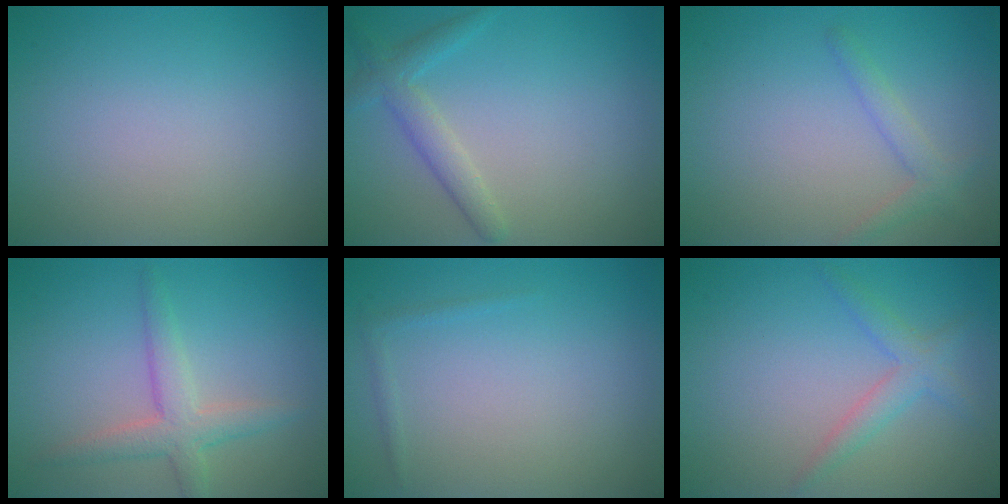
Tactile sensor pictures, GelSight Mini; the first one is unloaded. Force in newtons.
{"total": 2.5, "press": 2.5, "slide": 0.1}
{"total": 1.8, "press": 1.7, "slide": 0.1}
{"total": 3.2, "press": 3.2, "slide": 0.2}
{"total": 0.6, "press": 0.6, "slide": 0.1}
{"total": 2.2, "press": 2.2, "slide": 0.1}